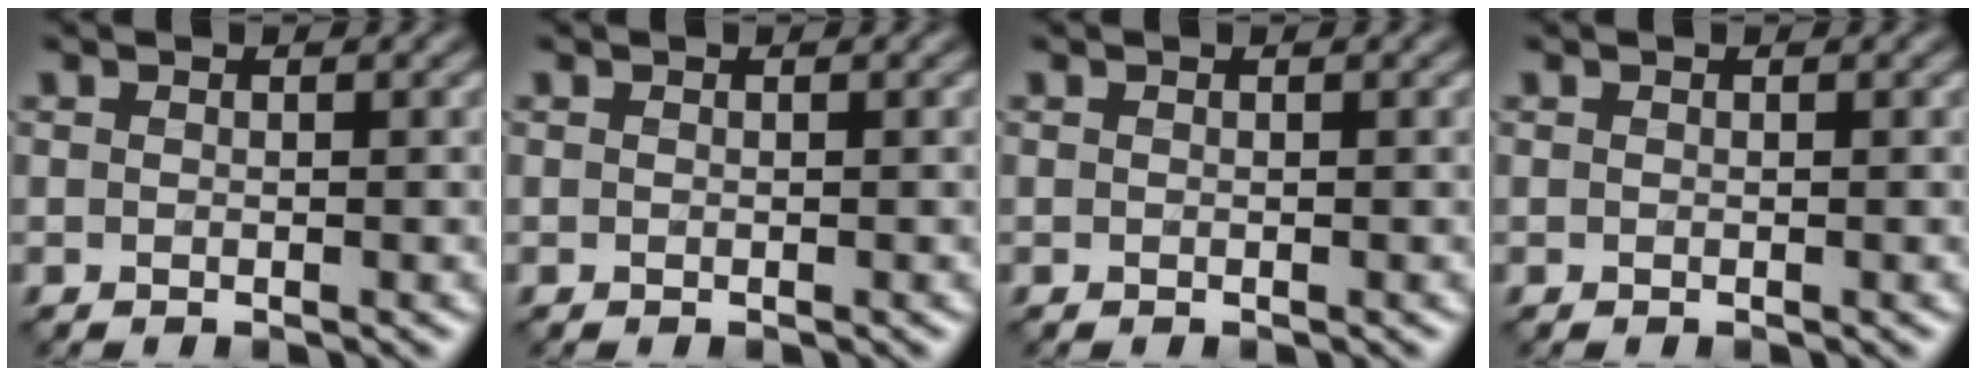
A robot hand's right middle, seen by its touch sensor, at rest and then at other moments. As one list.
[{"total": 0.0}, {"total": 0.0}, {"total": 0.0}]